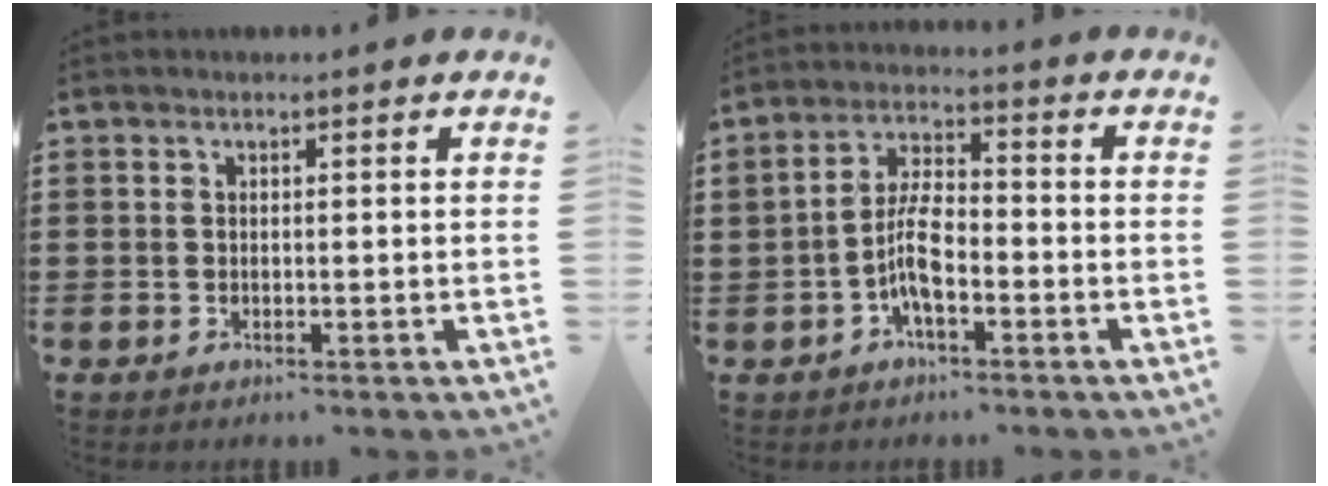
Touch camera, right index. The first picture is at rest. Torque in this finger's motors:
{"motor_torque": [0.65, 0.31, 0.41, 0.11]}